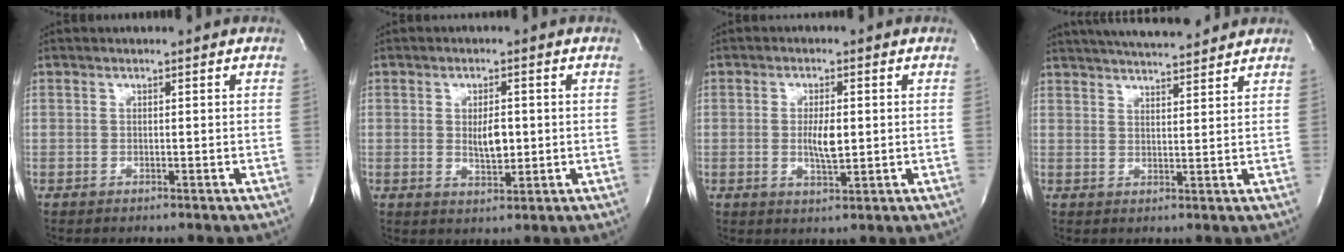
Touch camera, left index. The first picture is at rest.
{"total": 4.1, "force": [0.1, 1.6, 3.8], "torque": [-0.064, -0.004, 0.008]}
{"total": 4.3, "force": [0.0, 1.2, 4.1], "torque": [-0.078, -0.004, 0.002]}
{"total": 12.6, "force": [11.4, 1.6, 5.1], "torque": [-0.086, 0.021, 0.167]}